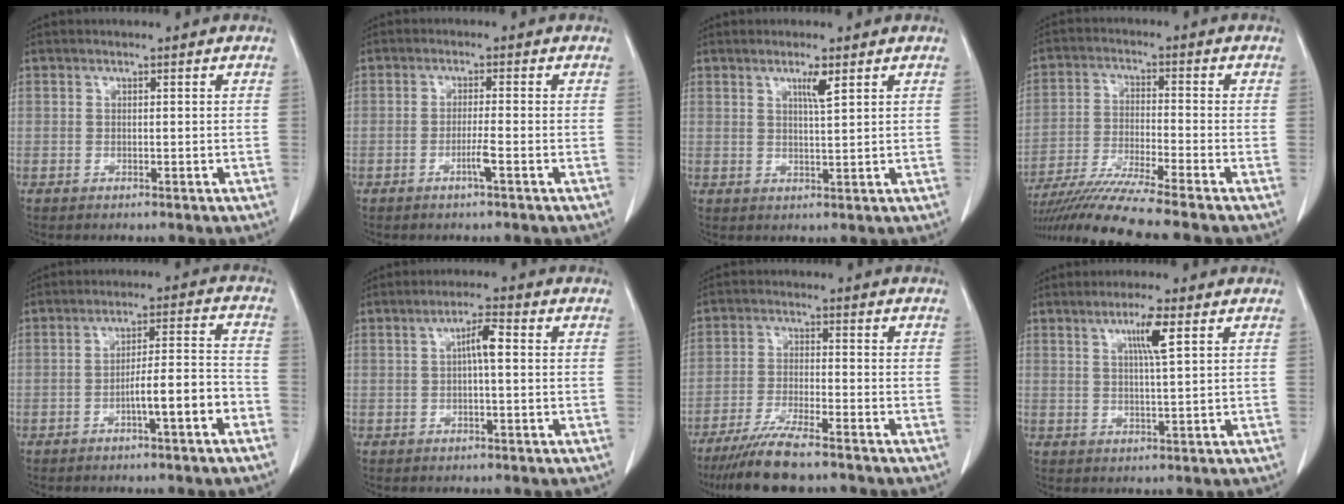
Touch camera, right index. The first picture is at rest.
{"total": 2.5, "force": [-1.2, -0.4, 2.2], "torque": [-0.044, -0.003, -0.024]}
{"total": 2.9, "force": [1.6, 0.0, 2.4], "torque": [-0.044, -0.004, 0.029]}
{"total": 11.9, "force": [-10.3, -1.9, 5.8], "torque": [-0.093, -0.027, -0.177]}
{"total": 7.5, "force": [-3.5, 0.4, 6.6], "torque": [-0.104, 0.020, -0.051]}
{"total": 3.7, "force": [0.4, 0.5, 3.6], "torque": [-0.063, 0.010, 0.005]}
{"total": 8.4, "force": [-6.9, 0.6, 4.8], "torque": [-0.085, -0.022, -0.119]}
{"total": 4.8, "force": [2.0, -0.2, 4.3], "torque": [-0.074, -0.002, 0.034]}